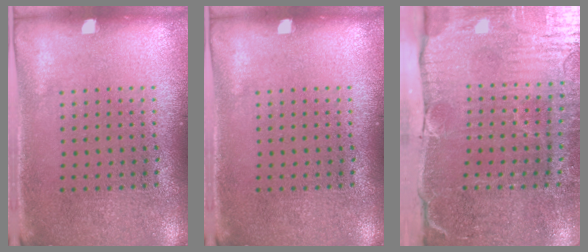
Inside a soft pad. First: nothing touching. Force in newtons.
{"total": 0.0}
{"total": 5.2, "press": 4.4, "slide": 2.7}